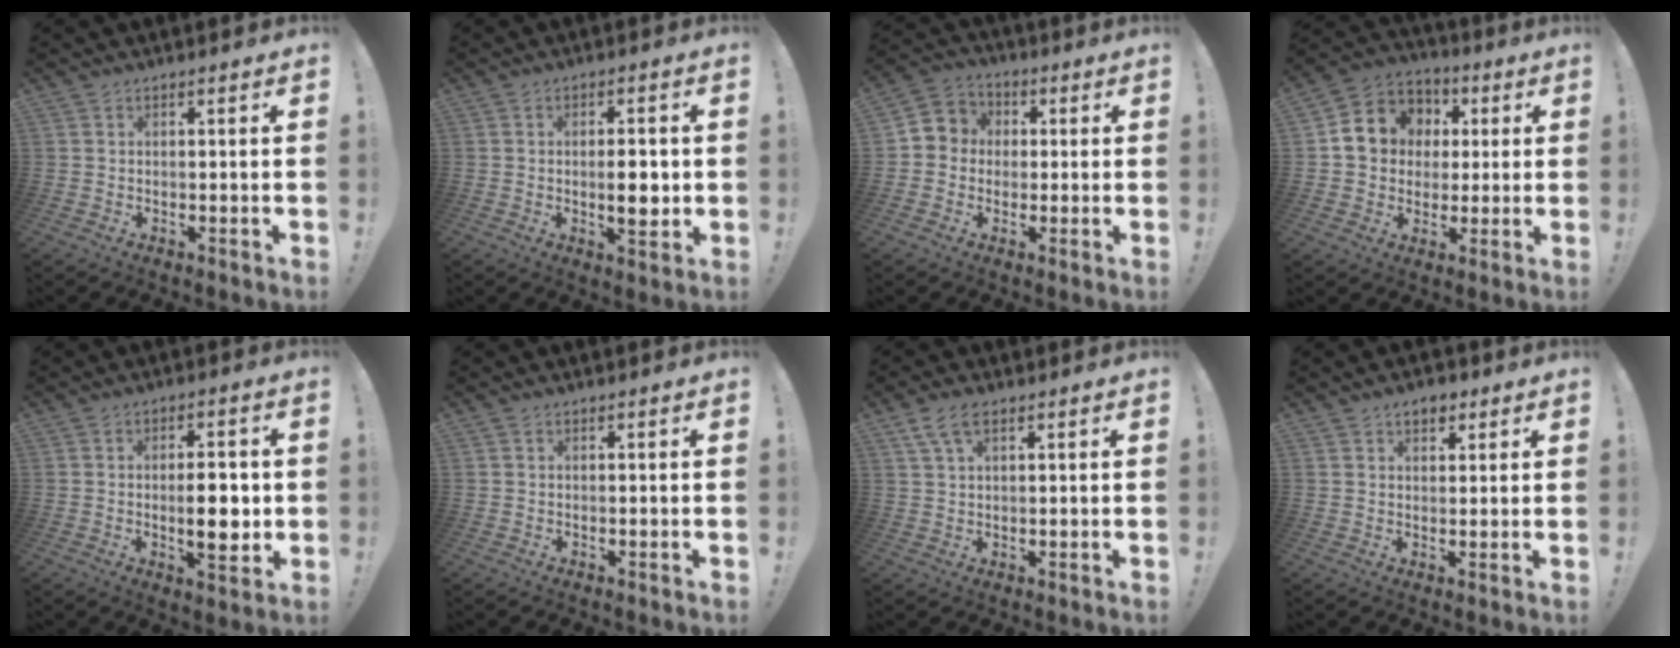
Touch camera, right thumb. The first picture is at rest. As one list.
[{"total": 6.4, "force": [-0.5, 2.1, 6.0], "torque": [-0.071, -0.005, -0.014]}, {"total": 6.4, "force": [-1.2, 6.1, 1.6], "torque": [-0.016, 0.021, -0.016]}, {"total": 11.8, "force": [1.9, 10.8, 4.2], "torque": [-0.055, 0.002, 0.044]}, {"total": 9.1, "force": [-0.6, 3.2, 8.5], "torque": [-0.117, -0.003, -0.015]}, {"total": 0.0}, {"total": 6.5, "force": [3.4, 3.1, 4.6], "torque": [-0.085, -0.002, 0.066]}, {"total": 3.9, "force": [2.3, 2.6, 1.9], "torque": [-0.019, -0.006, 0.040]}]